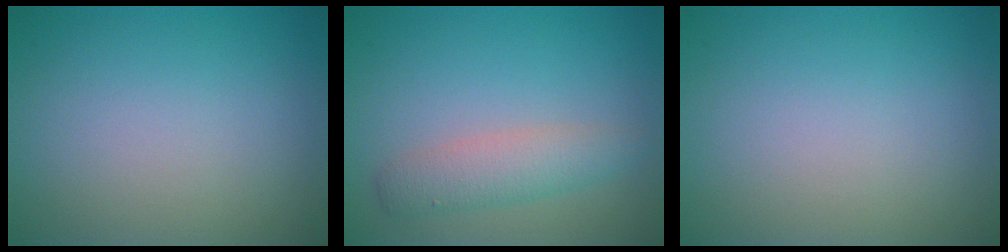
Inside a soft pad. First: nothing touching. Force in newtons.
{"total": 3.0, "press": 3.0, "slide": 0.1}
{"total": 0.0}